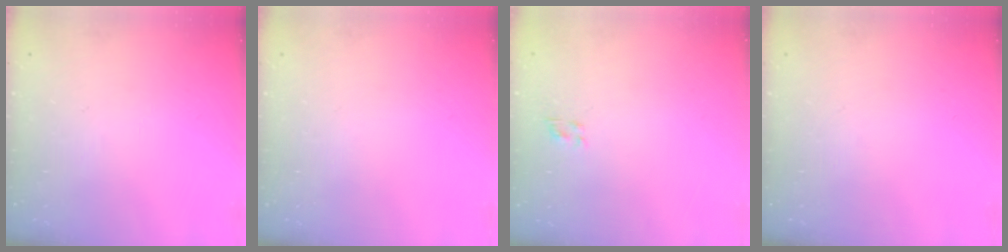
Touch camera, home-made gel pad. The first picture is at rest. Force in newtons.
{"total": 0.0}
{"total": 1.1, "press": 0.8, "slide": 0.7}
{"total": 0.0}